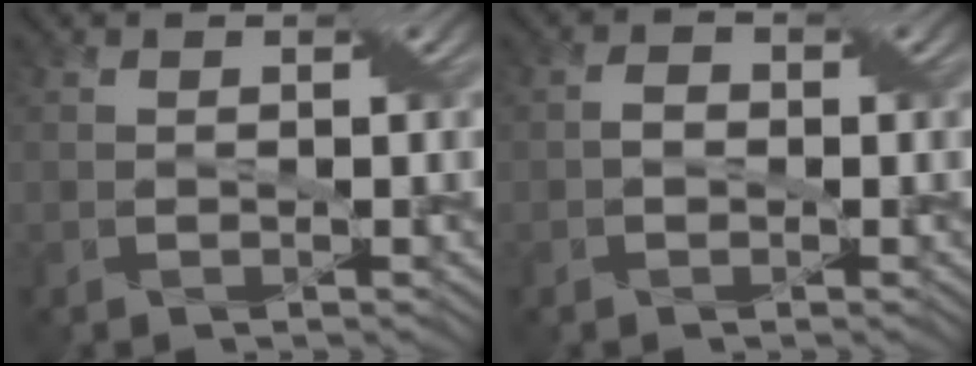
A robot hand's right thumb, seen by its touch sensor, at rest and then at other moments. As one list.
[{"total": 1.4, "force": [-0.4, 1.1, 0.8], "torque": [-0.019, 0.004, -0.011]}]